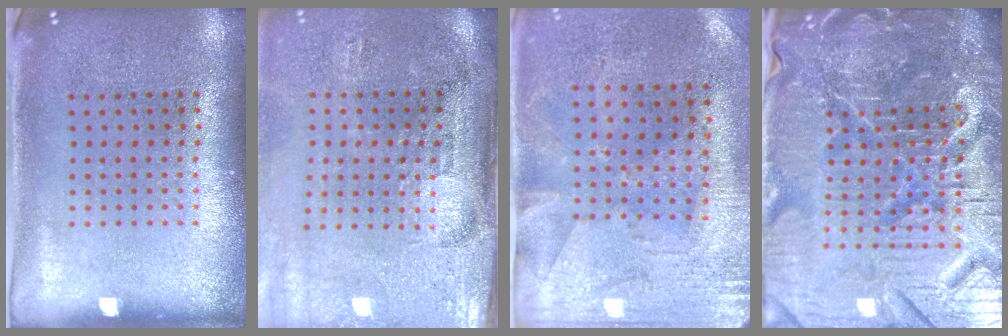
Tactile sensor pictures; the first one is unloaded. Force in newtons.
{"total": 4.7, "press": 3.8, "slide": 2.7}
{"total": 2.8, "press": 2.2, "slide": 1.6}
{"total": 7.2, "press": 6.4, "slide": 3.4}